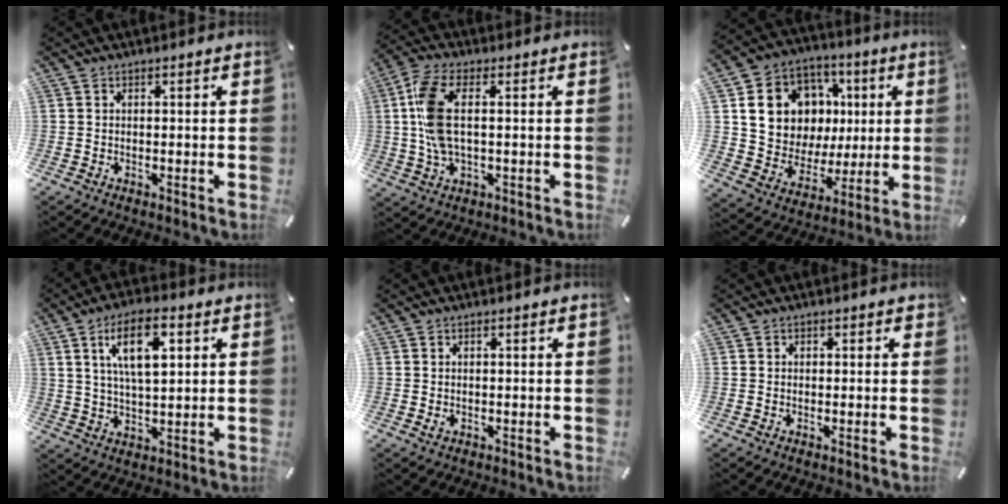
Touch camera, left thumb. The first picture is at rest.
{"total": 10.0, "force": [0.8, 4.5, 8.9], "torque": [-0.203, -0.007, 0.011]}
{"total": 15.3, "force": [4.3, 13.3, 6.3], "torque": [-0.099, -0.015, 0.094]}
{"total": 12.0, "force": [5.1, 4.9, 9.6], "torque": [-0.171, -0.003, 0.084]}
{"total": 0.7, "force": [0.0, 0.5, 0.4], "torque": [-0.008, 0.003, 0.000]}
{"total": 1.0, "force": [0.2, 0.9, 0.1], "torque": [0.005, 0.003, 0.001]}